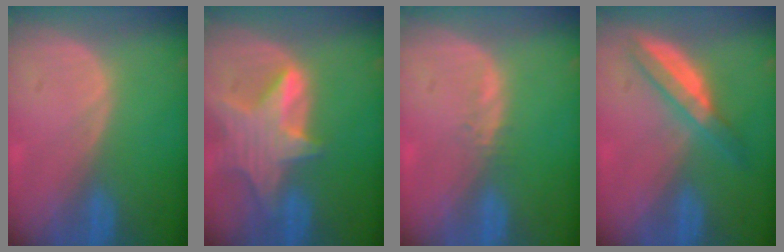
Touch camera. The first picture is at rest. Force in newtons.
{"total": 8.4, "press": 7.5, "slide": 3.9}
{"total": 1.1, "press": 1.0, "slide": 0.5}
{"total": 5.9, "press": 5.2, "slide": 2.8}